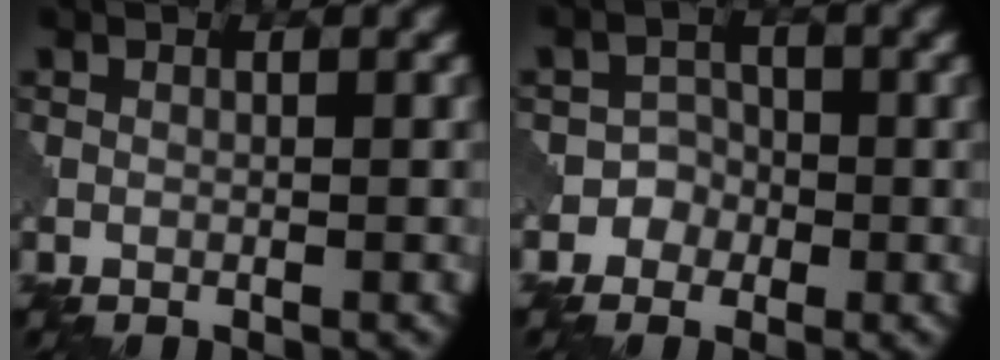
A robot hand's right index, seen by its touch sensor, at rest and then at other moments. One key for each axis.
{"total": 2.5, "fx": -1.2, "fy": 2.2, "fz": 0.1, "tx": 0.029, "ty": 0.011, "tz": -0.030}